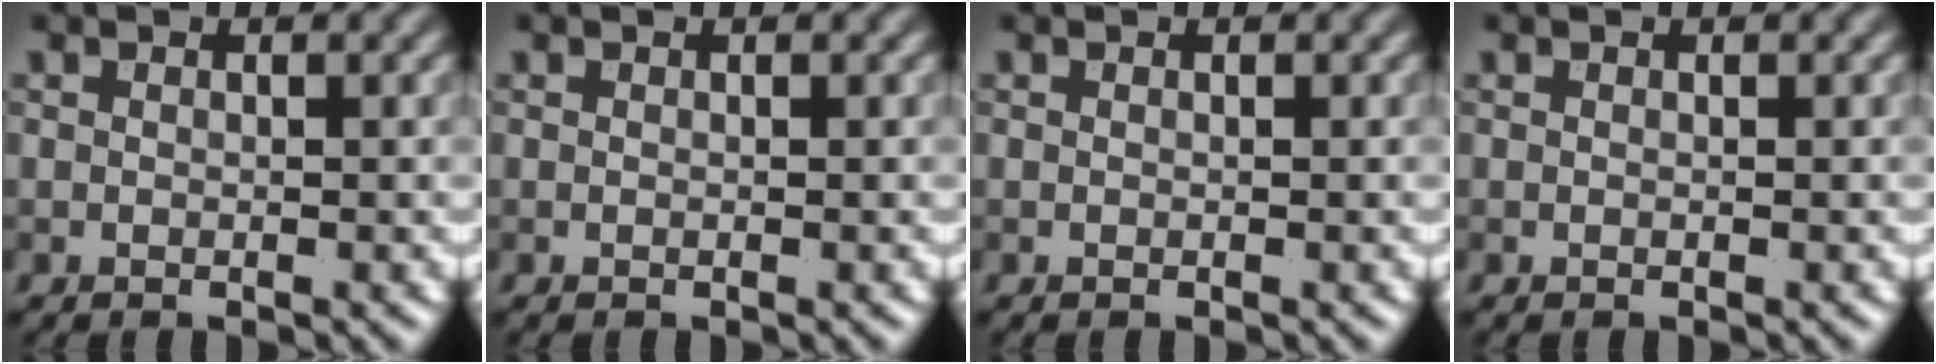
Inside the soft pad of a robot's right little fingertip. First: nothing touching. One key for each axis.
{"total": 0.0}
{"total": 0.0}
{"total": 0.0}